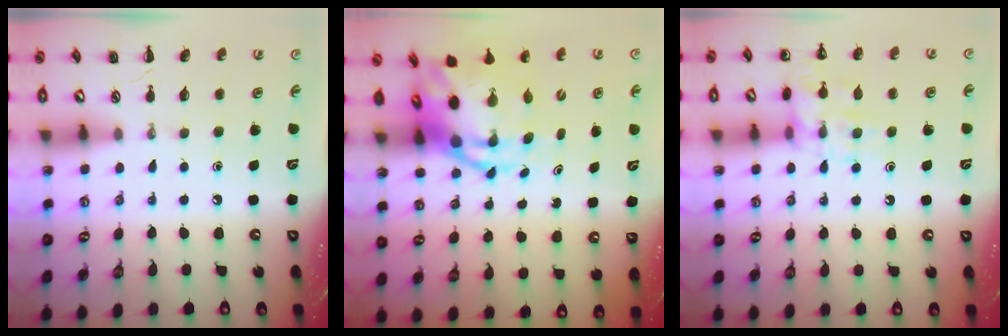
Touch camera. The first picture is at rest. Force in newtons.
{"total": 8.8, "press": 8.5, "slide": 2.1}
{"total": 13.3, "press": 13.2, "slide": 1.8}